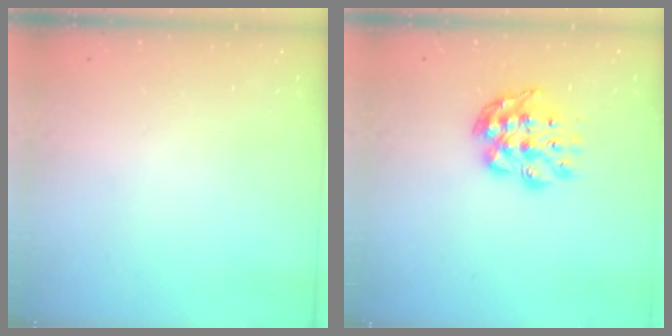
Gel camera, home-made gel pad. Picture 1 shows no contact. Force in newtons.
{"total": 10.0, "press": 9.9, "slide": 0.9}